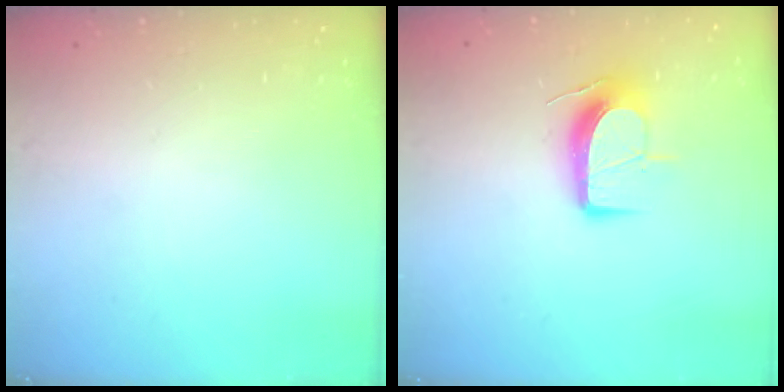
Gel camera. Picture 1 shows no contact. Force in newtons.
{"total": 11.1, "press": 11.1, "slide": 0.5}